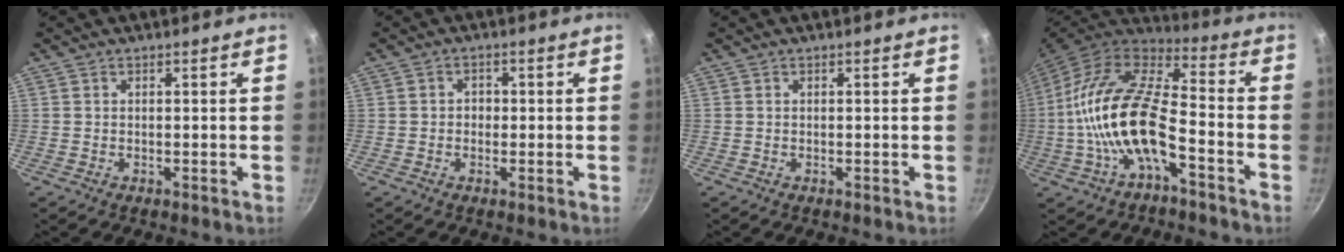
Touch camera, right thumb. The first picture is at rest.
{"total": 2.1, "force": [-0.3, 1.9, 1.0], "torque": [-0.005, 0.004, -0.007]}
{"total": 0.0}
{"total": 18.8, "force": [-5.0, 8.0, 16.2], "torque": [-0.303, 0.043, -0.107]}